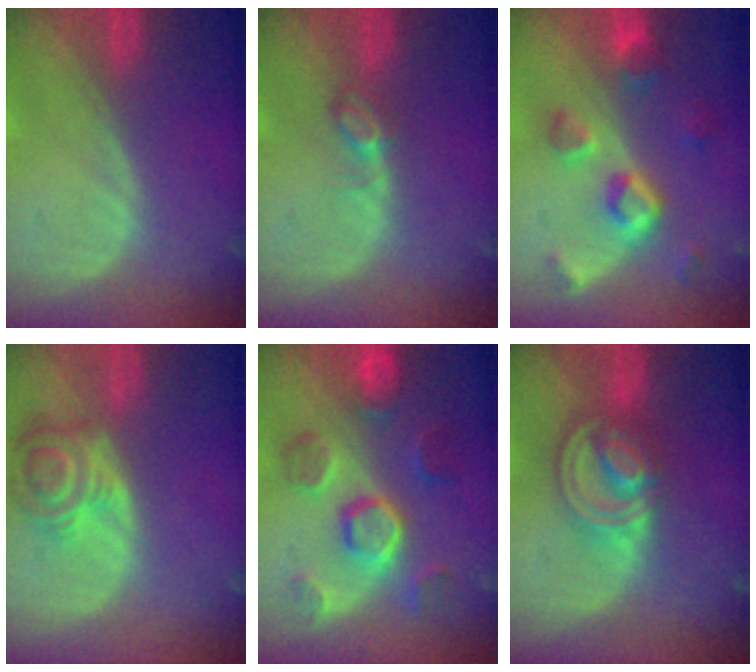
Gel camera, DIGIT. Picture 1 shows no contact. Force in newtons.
{"total": 2.5, "press": 2.4, "slide": 0.3}
{"total": 7.8, "press": 7.0, "slide": 3.4}
{"total": 6.1, "press": 6.1, "slide": 0.3}
{"total": 8.7, "press": 8.7, "slide": 0.1}
{"total": 8.2, "press": 6.9, "slide": 4.3}